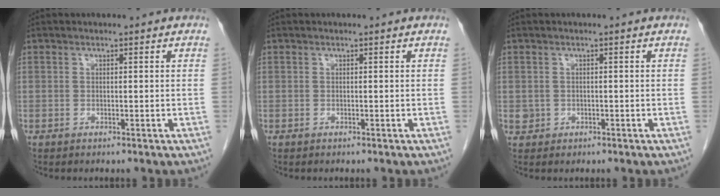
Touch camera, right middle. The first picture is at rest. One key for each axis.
{"total": 0.0}
{"total": 1.5, "fx": -0.2, "fy": 1.5, "fz": 0.3, "tx": -0.004, "ty": 0.004, "tz": 0.003}